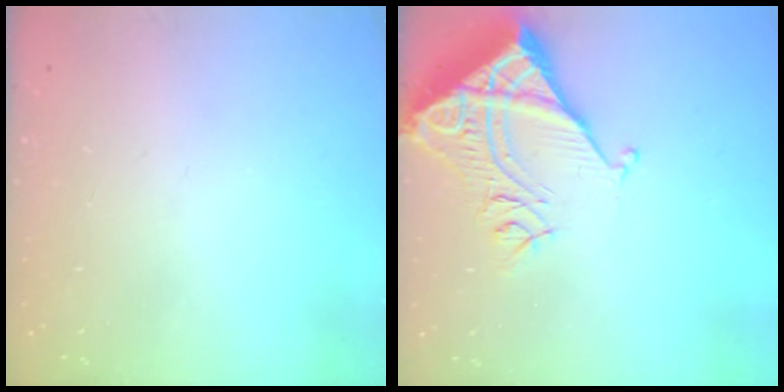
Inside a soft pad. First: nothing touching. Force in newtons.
{"total": 9.6, "press": 9.5, "slide": 1.1}